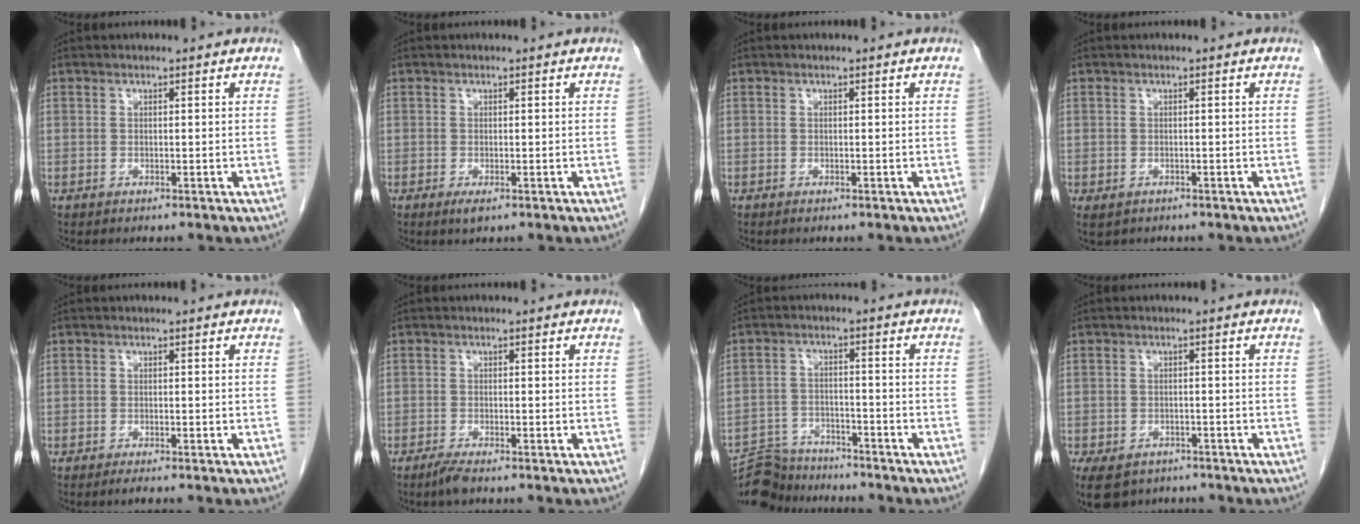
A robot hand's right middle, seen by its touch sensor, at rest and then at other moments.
{"total": 1.2, "force": [-0.6, 0.3, 0.9], "torque": [-0.015, -0.003, -0.007]}
{"total": 0.0}
{"total": 2.1, "force": [-1.3, 1.5, 0.8], "torque": [-0.019, -0.003, -0.013]}
{"total": 1.0, "force": [-0.7, -0.2, 0.6], "torque": [-0.014, -0.004, -0.013]}
{"total": 1.9, "force": [-1.5, 0.1, 1.1], "torque": [-0.032, -0.006, -0.030]}
{"total": 9.0, "force": [-8.7, 2.1, 0.2], "torque": [-0.004, 0.011, -0.148]}
{"total": 9.0, "force": [-6.4, 5.4, 3.2], "torque": [-0.076, -0.010, -0.090]}